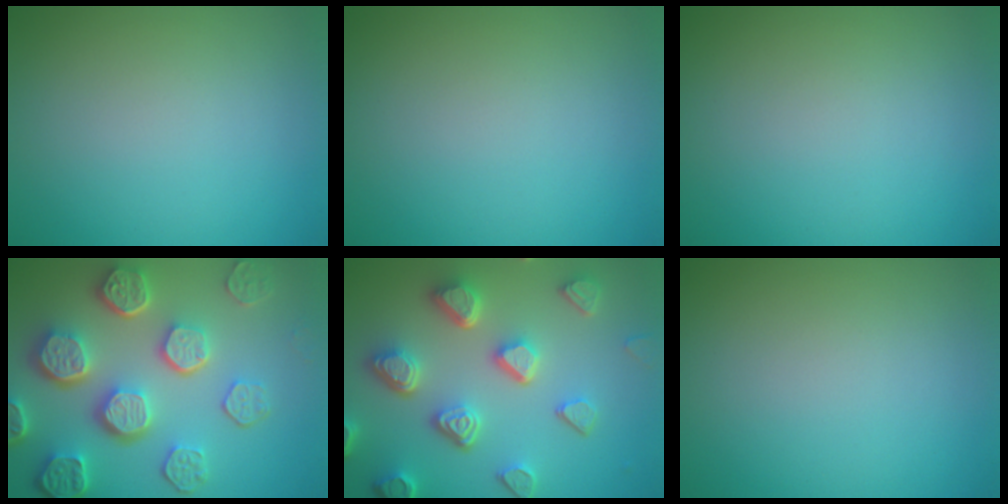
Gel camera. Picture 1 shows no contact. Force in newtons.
{"total": 0.0}
{"total": 0.0}
{"total": 8.6, "press": 6.2, "slide": 5.9}
{"total": 6.7, "press": 5.3, "slide": 4.1}
{"total": 0.0}